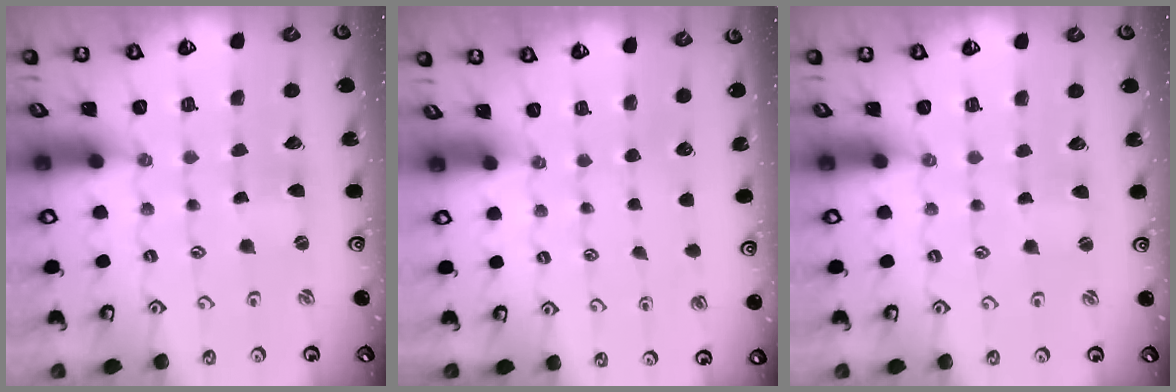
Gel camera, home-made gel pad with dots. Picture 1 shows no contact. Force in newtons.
{"total": 0.0}
{"total": 1.5, "press": 1.4, "slide": 0.3}